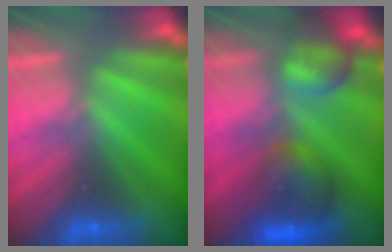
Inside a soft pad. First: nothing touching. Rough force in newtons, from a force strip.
{"total": 6.5}